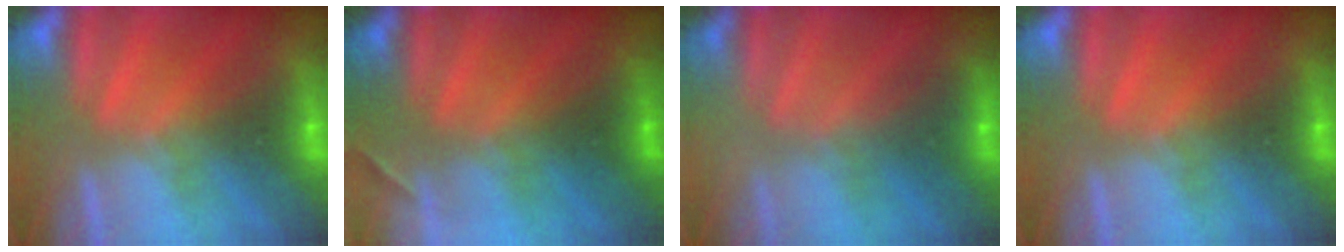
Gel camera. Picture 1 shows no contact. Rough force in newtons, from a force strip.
{"total": 1.7}
{"total": 2.0}
{"total": 0.0}